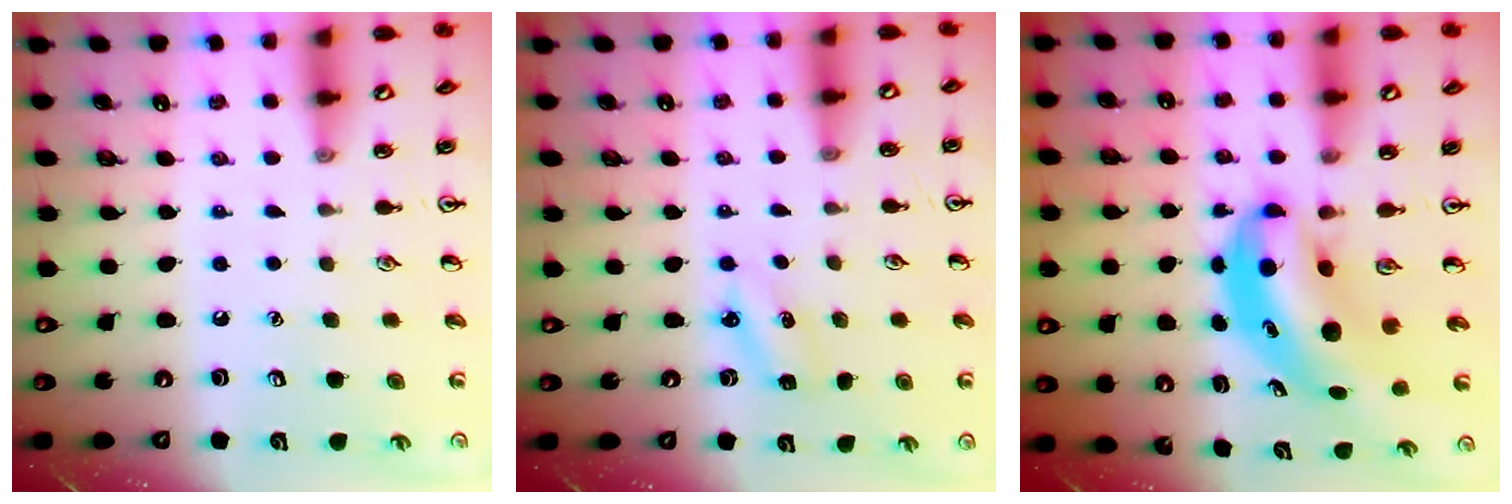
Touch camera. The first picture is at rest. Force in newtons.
{"total": 3.2, "press": 3.0, "slide": 1.1}
{"total": 7.1, "press": 6.9, "slide": 1.8}